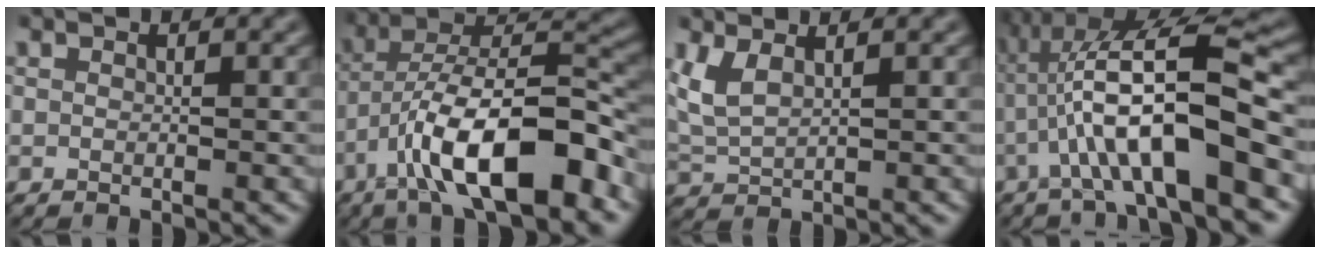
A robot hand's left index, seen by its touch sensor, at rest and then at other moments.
{"total": 12.2, "force": [-6.0, 3.9, 9.9], "torque": [-0.162, 0.016, -0.103]}
{"total": 2.9, "force": [1.5, 1.1, 2.3], "torque": [-0.065, 0.005, 0.034]}
{"total": 10.5, "force": [-2.7, 2.2, 10.0], "torque": [-0.172, 0.022, -0.048]}